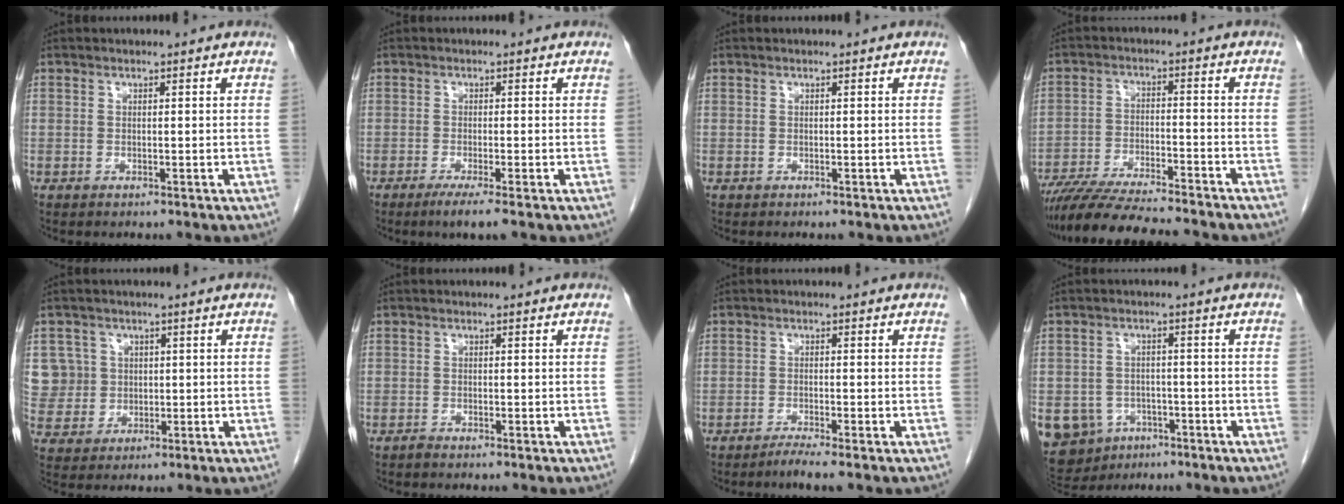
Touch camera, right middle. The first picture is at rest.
{"total": 3.1, "force": [-1.9, -0.4, 2.4], "torque": [-0.048, -0.014, -0.035]}
{"total": 0.0}
{"total": 14.2, "force": [-12.5, 1.1, 6.5], "torque": [-0.102, -0.017, -0.197]}
{"total": 7.4, "force": [1.9, 7.1, 0.2], "torque": [-0.006, 0.030, 0.049]}
{"total": 0.6, "force": [-0.6, 0.1, 0.2], "torque": [-0.011, -0.002, -0.012]}
{"total": 2.0, "force": [-1.7, -0.2, 1.1], "torque": [-0.032, -0.007, -0.031]}
{"total": 10.1, "force": [-4.8, 8.4, 2.8], "torque": [-0.077, 0.008, -0.065]}